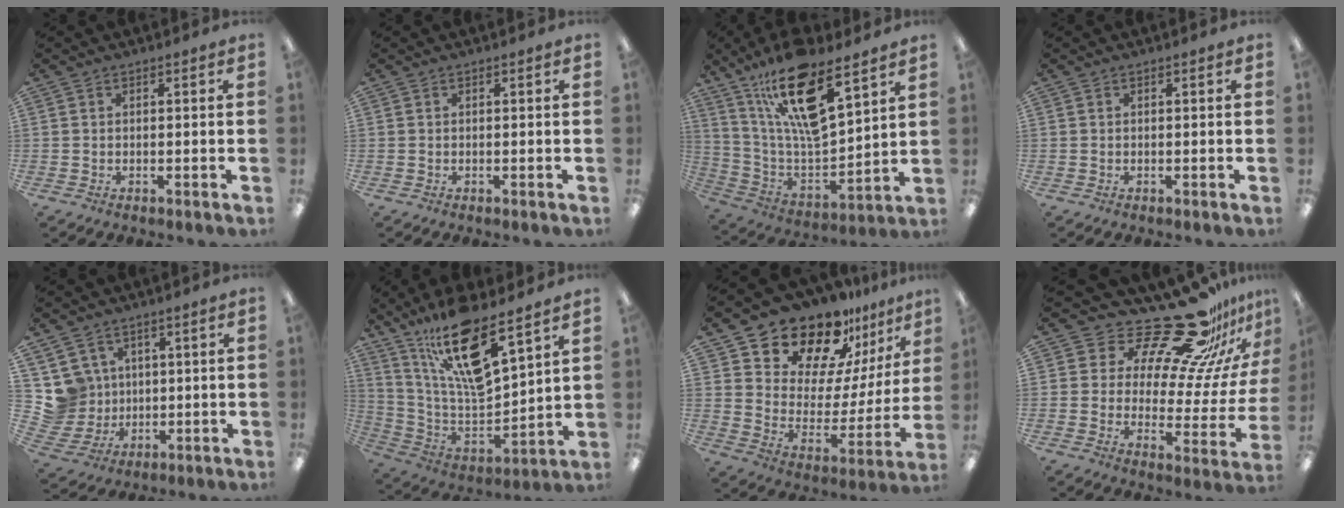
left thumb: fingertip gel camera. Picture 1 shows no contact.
{"total": 0.0}
{"total": 19.6, "force": [13.3, 6.4, 12.9], "torque": [-0.251, -0.082, 0.226]}
{"total": 0.0}
{"total": 9.3, "force": [3.1, 8.7, 1.1], "torque": [-0.048, -0.017, 0.070]}
{"total": 19.2, "force": [13.5, 5.1, 12.6], "torque": [-0.245, -0.093, 0.228]}
{"total": 18.6, "force": [16.4, 7.7, 4.3], "torque": [-0.082, -0.144, 0.292]}
{"total": 23.4, "force": [19.6, 7.7, 10.3], "torque": [-0.142, -0.151, 0.326]}